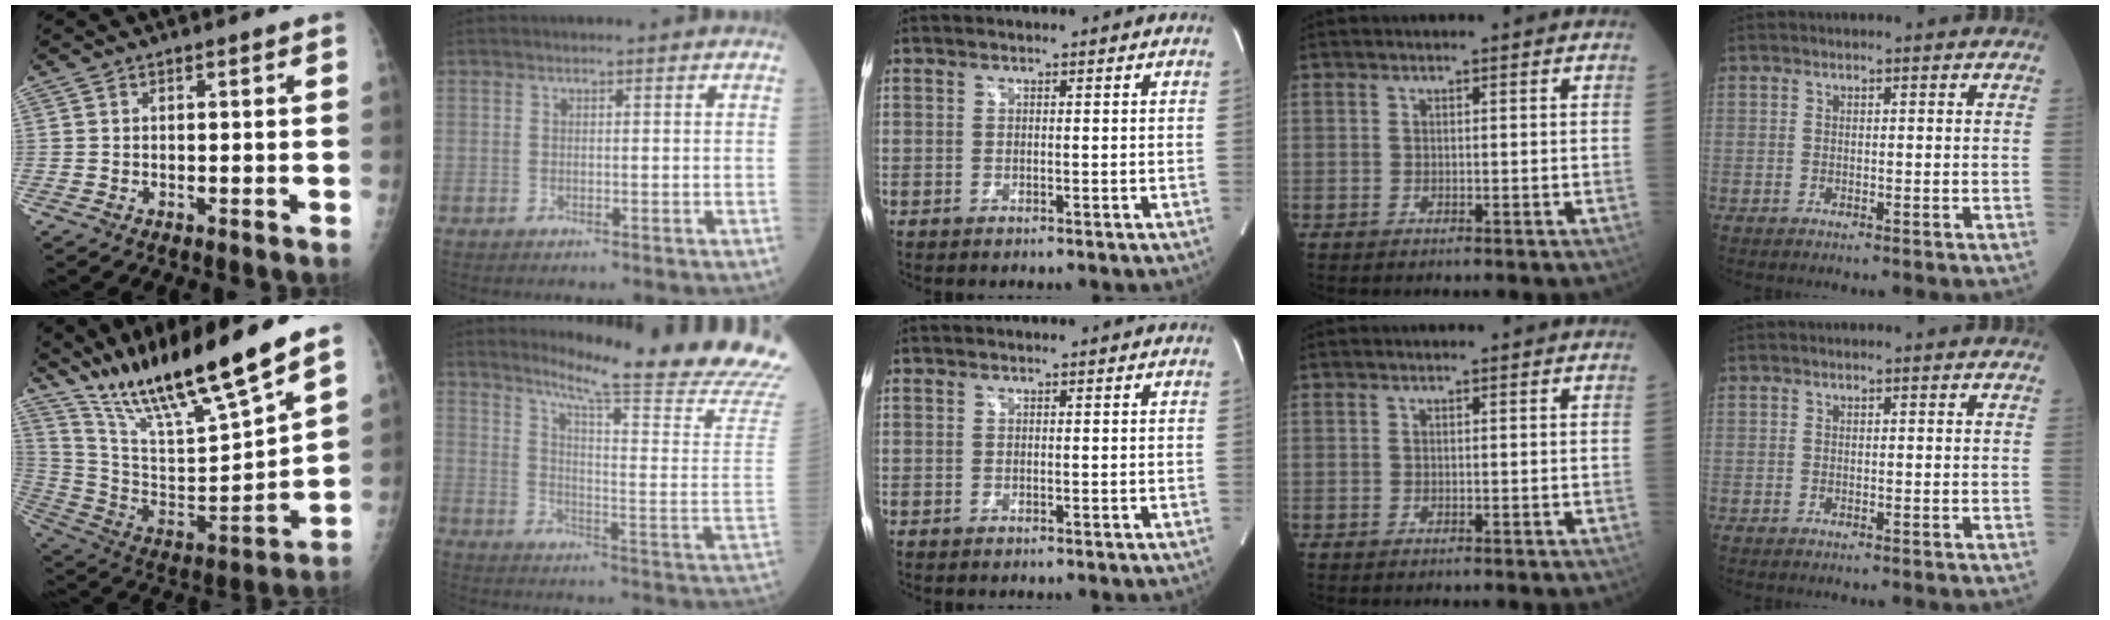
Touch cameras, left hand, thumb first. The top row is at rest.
{"thumb": {"total": 22.7, "force": [17.7, 2.5, 14.0], "torque": [-0.226, -0.077, 0.326]}, "index": {"total": 25.1, "force": [22.1, -1.8, 11.9], "torque": [-0.179, -0.139, 0.272]}}